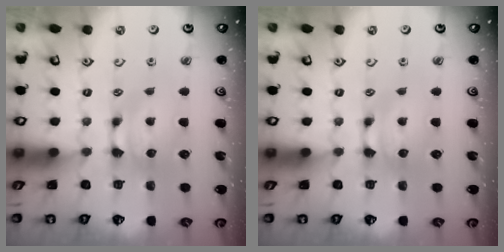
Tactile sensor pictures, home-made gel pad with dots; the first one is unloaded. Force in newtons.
{"total": 0.0}